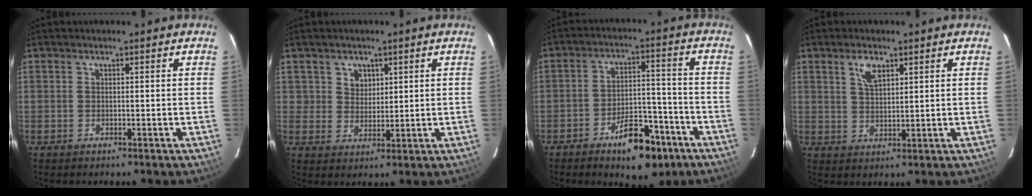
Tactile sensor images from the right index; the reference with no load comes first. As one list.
[{"total": 3.8, "force": [1.8, 3.3, 0.4], "torque": [-0.001, 0.008, 0.034]}, {"total": 11.6, "force": [-7.4, 5.1, 7.4], "torque": [-0.123, 0.020, -0.103]}, {"total": 4.2, "force": [2.4, 2.0, 2.9], "torque": [-0.053, 0.005, 0.046]}]